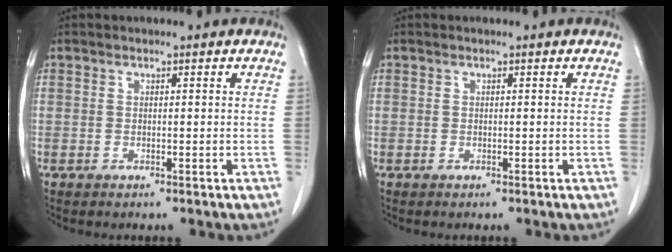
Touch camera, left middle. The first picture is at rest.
{"total": 0.0}